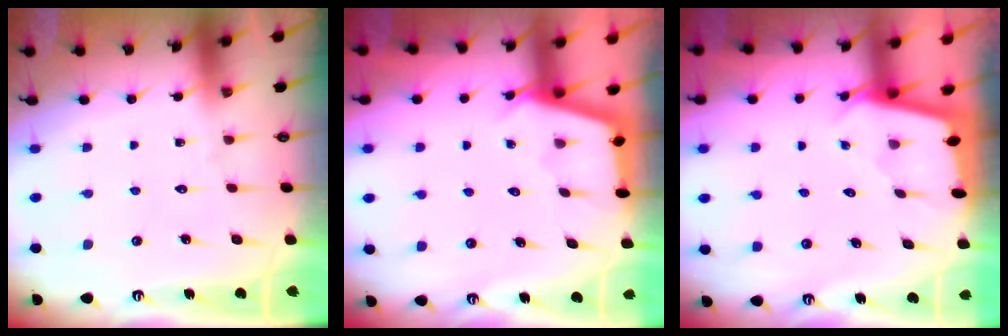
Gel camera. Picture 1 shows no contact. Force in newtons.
{"total": 2.8, "press": 2.8, "slide": 0.3}
{"total": 1.8, "press": 1.8, "slide": 0.1}